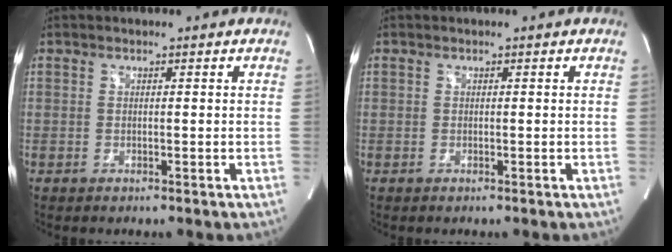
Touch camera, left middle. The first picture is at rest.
{"total": 0.0}